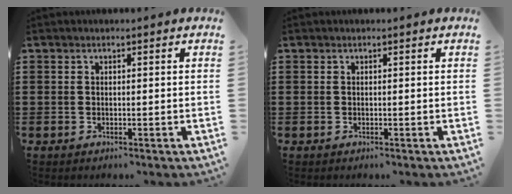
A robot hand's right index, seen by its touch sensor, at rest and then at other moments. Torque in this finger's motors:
{"motor_torque": [-0.29, 0.86, 0.00, -0.01]}